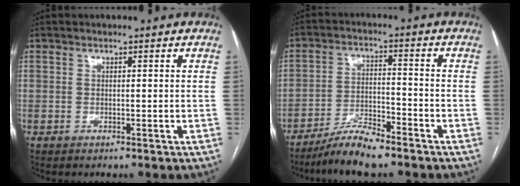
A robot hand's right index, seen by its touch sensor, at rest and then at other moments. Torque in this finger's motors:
{"motor_torque": [0.98, -0.81, 0.47, 0.10]}